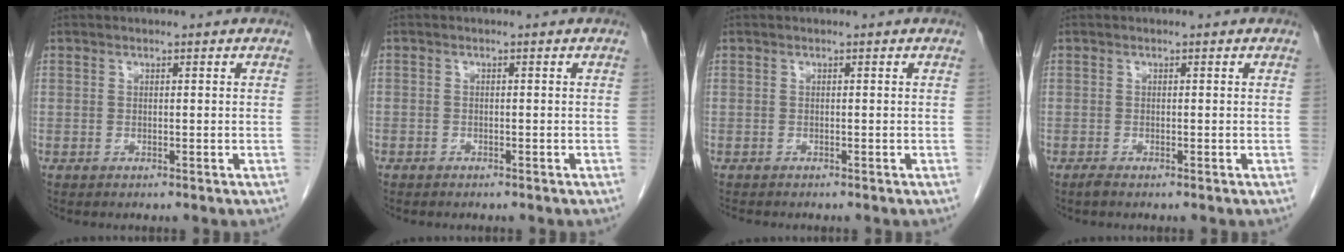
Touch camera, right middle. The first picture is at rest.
{"total": 1.0, "force": [-0.8, 0.6, 0.1], "torque": [-0.005, 0.003, -0.012]}
{"total": 1.3, "force": [-1.2, 0.2, 0.4], "torque": [-0.012, -0.004, -0.016]}
{"total": 0.6, "force": [-0.5, 0.0, 0.3], "torque": [-0.014, -0.003, -0.011]}